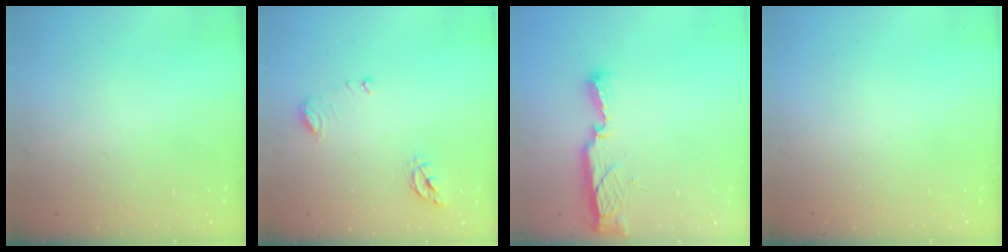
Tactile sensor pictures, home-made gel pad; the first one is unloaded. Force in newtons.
{"total": 7.9, "press": 7.8, "slide": 0.9}
{"total": 11.7, "press": 10.4, "slide": 5.3}
{"total": 0.0}